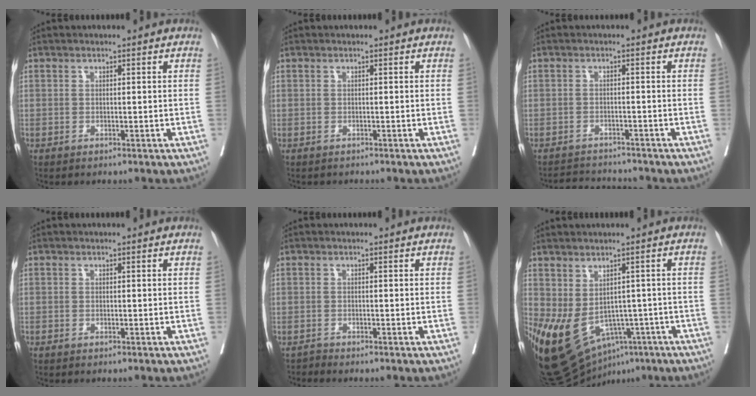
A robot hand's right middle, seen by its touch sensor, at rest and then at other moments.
{"total": 0.8, "force": [-0.7, 0.5, -0.1], "torque": [-0.008, 0.002, -0.013]}
{"total": 4.0, "force": [-4.0, 0.7, -0.3], "torque": [0.006, -0.004, -0.066]}
{"total": 0.0}
{"total": 0.8, "force": [-0.6, -0.3, -0.3], "torque": [0.002, -0.007, -0.012]}
{"total": 14.9, "force": [-6.5, 9.6, 9.4], "torque": [-0.188, -0.008, -0.086]}